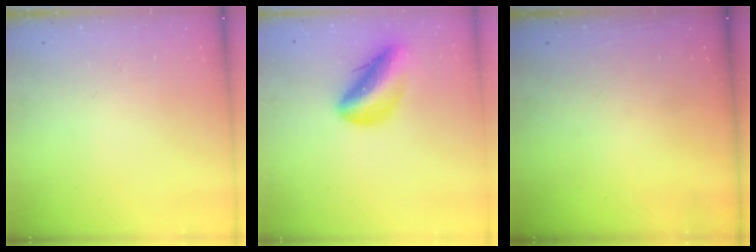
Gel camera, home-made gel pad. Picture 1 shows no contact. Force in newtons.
{"total": 12.2, "press": 11.9, "slide": 2.3}
{"total": 0.0}